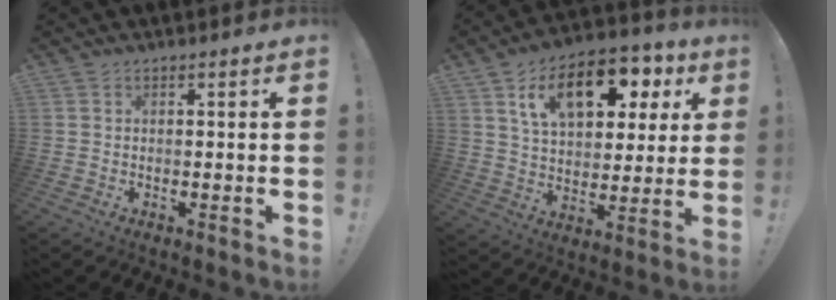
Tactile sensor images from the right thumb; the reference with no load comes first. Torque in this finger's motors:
{"motor_torque": [2.50, 2.51, 0.52, 0.51, 0.45]}